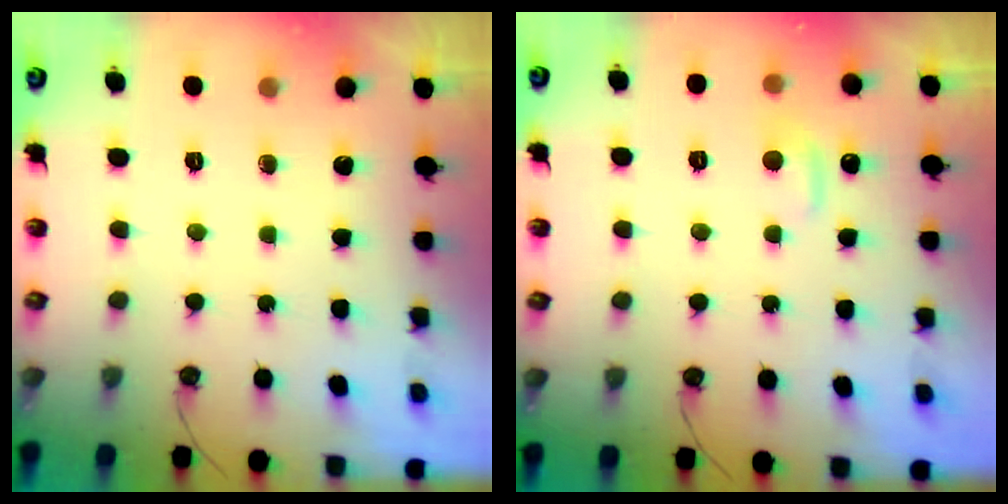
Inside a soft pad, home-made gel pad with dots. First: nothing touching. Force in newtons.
{"total": 1.0, "press": 0.7, "slide": 0.7}